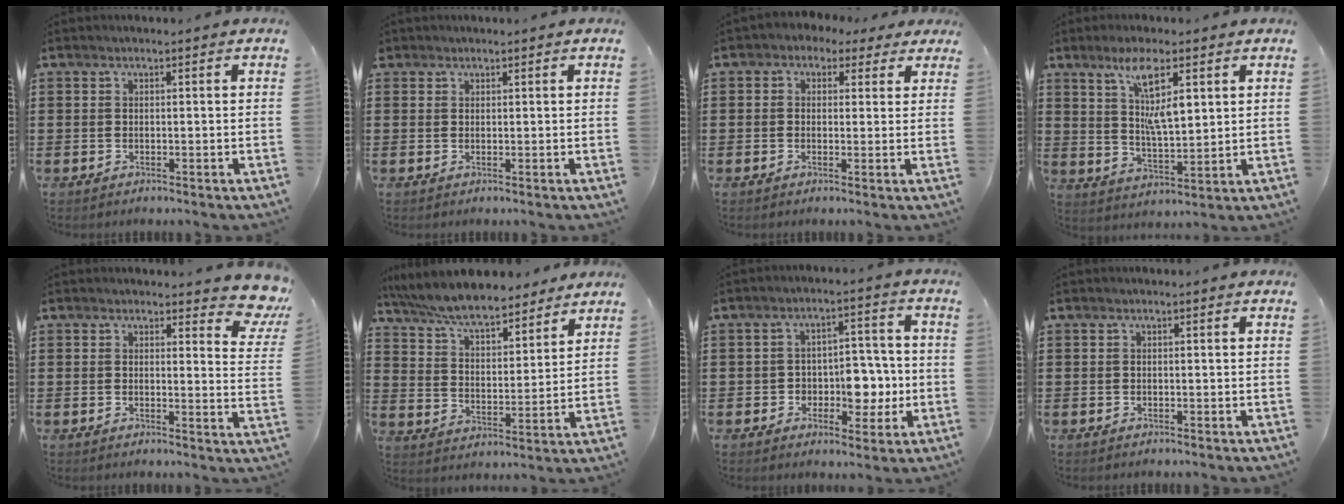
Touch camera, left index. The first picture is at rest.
{"total": 0.8, "force": [0.6, 0.5, 0.1], "torque": [-0.004, 0.003, 0.013]}
{"total": 2.1, "force": [0.7, 1.8, 0.8], "torque": [-0.025, 0.009, 0.011]}
{"total": 8.9, "force": [4.1, 2.7, 7.4], "torque": [-0.146, 0.004, 0.069]}
{"total": 4.1, "force": [3.6, 0.9, 1.9], "torque": [-0.028, -0.018, 0.060]}
{"total": 8.4, "force": [7.6, 1.4, 3.4], "torque": [-0.095, -0.033, 0.136]}
{"total": 6.5, "force": [-1.4, 4.8, 4.2], "torque": [-0.068, 0.010, -0.029]}
{"total": 0.0}